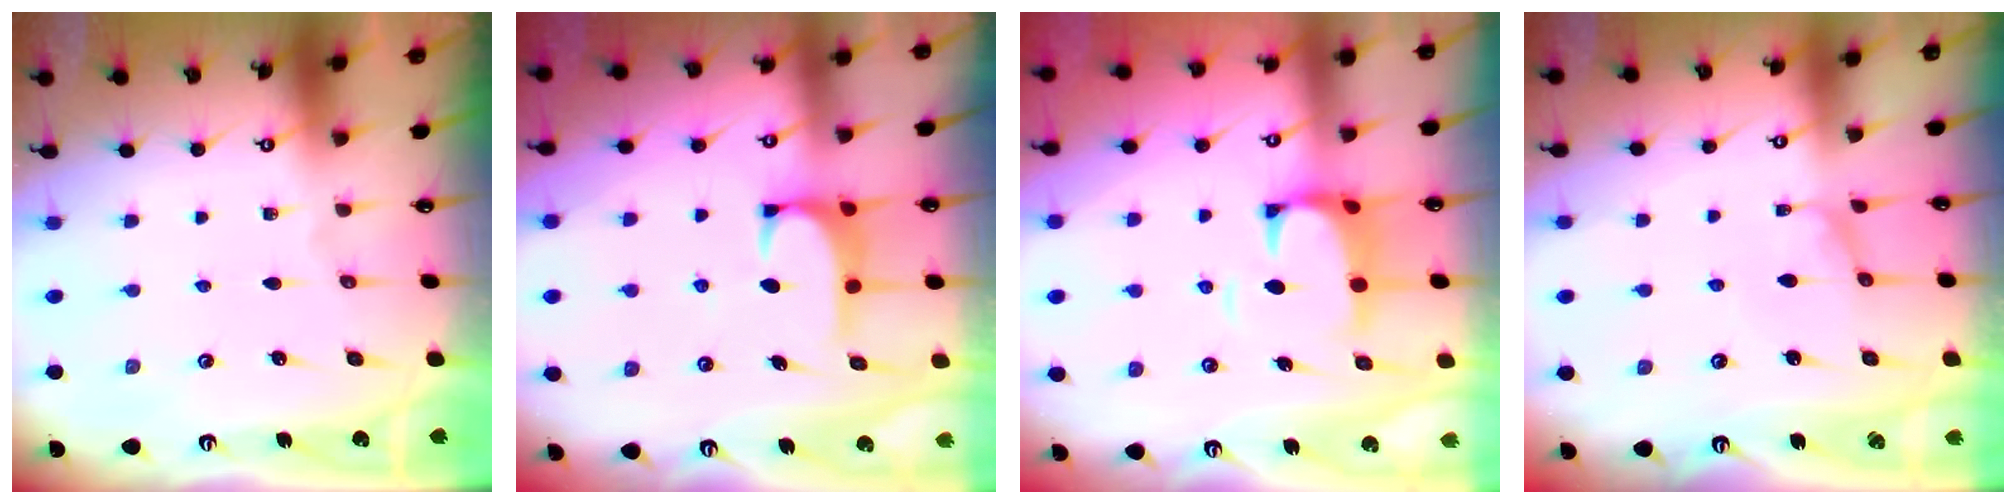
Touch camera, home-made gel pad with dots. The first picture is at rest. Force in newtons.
{"total": 1.7, "press": 1.5, "slide": 0.8}
{"total": 2.6, "press": 2.3, "slide": 1.2}
{"total": 0.9, "press": 0.8, "slide": 0.4}